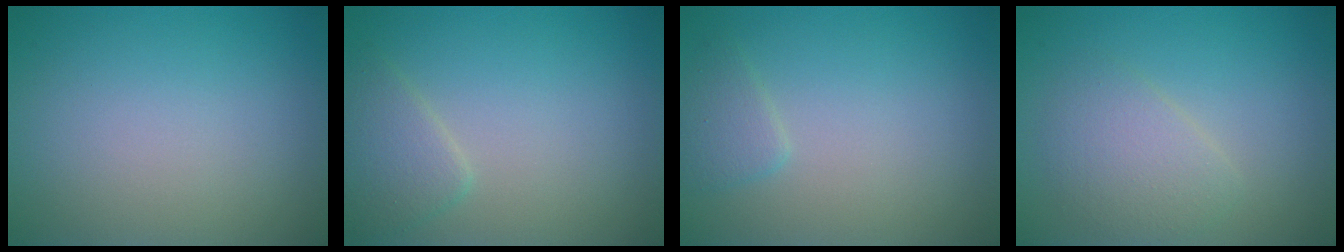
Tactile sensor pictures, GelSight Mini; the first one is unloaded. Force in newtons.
{"total": 2.3, "press": 2.3, "slide": 0.0}
{"total": 1.5, "press": 1.5, "slide": 0.1}
{"total": 2.8, "press": 2.8, "slide": 0.0}